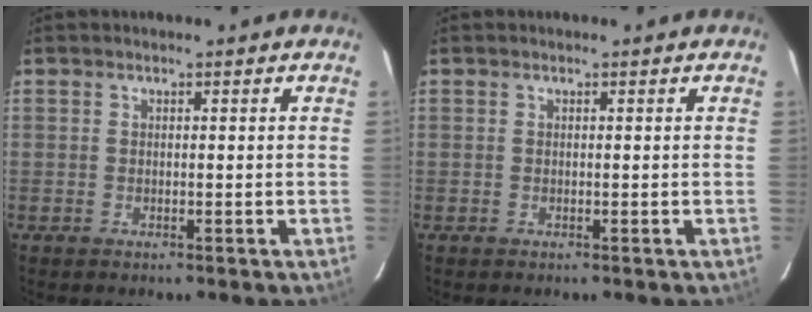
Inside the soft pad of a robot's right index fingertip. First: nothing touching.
{"total": 0.0}